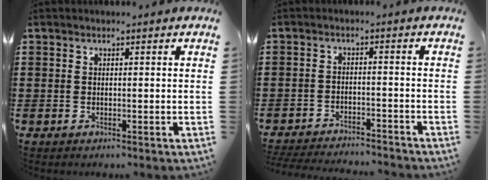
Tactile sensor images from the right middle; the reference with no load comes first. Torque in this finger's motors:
{"motor_torque": [1.40, -0.73, 0.16, 0.07]}